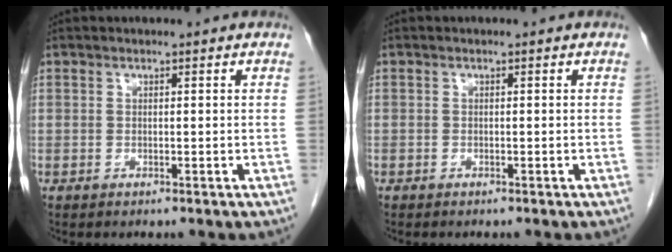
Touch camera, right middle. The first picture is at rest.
{"total": 0.0}